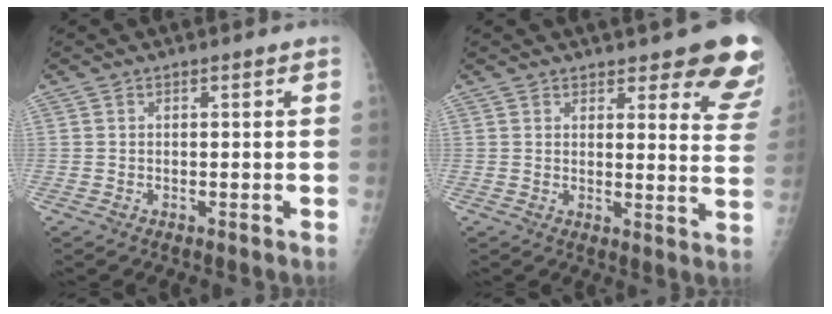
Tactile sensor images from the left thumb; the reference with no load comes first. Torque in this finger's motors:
{"motor_torque": [0.17, 0.24, 0.05, -0.23, 0.08]}